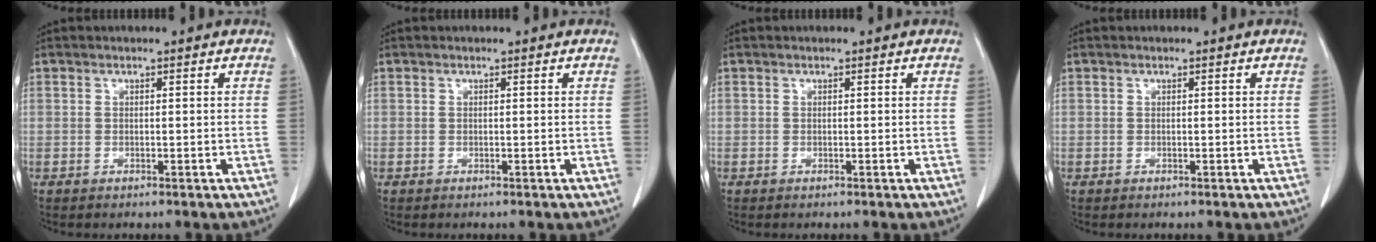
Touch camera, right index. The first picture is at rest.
{"total": 0.0}
{"total": 0.0}
{"total": 0.0}